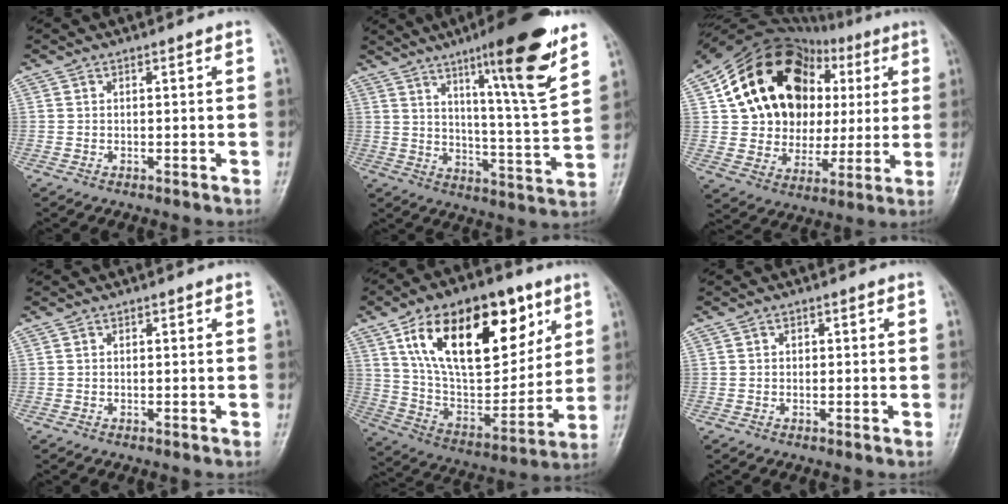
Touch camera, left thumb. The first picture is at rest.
{"total": 18.6, "force": [11.2, 1.8, 14.8], "torque": [-0.202, -0.062, 0.172]}
{"total": 24.0, "force": [6.4, 18.2, 14.3], "torque": [-0.178, 0.028, 0.119]}
{"total": 0.0}
{"total": 27.9, "force": [12.7, 14.5, 20.1], "torque": [-0.289, -0.023, 0.219]}
{"total": 0.9, "force": [0.1, 0.8, 0.3], "torque": [0.002, 0.003, 0.000]}